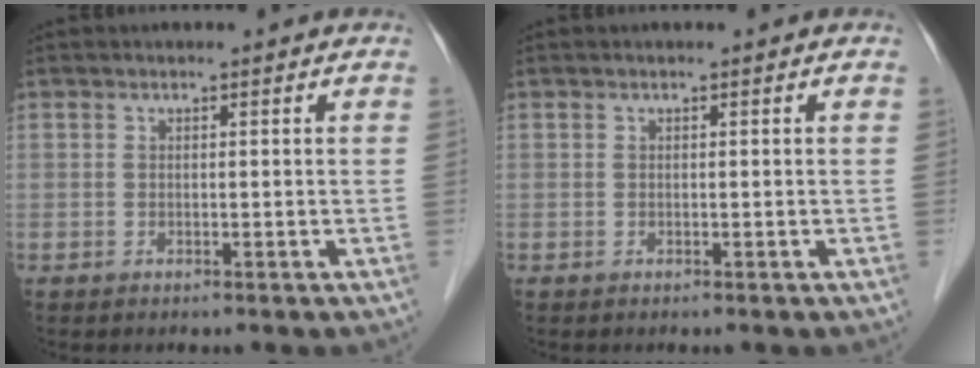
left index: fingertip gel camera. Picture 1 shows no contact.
{"total": 0.0}